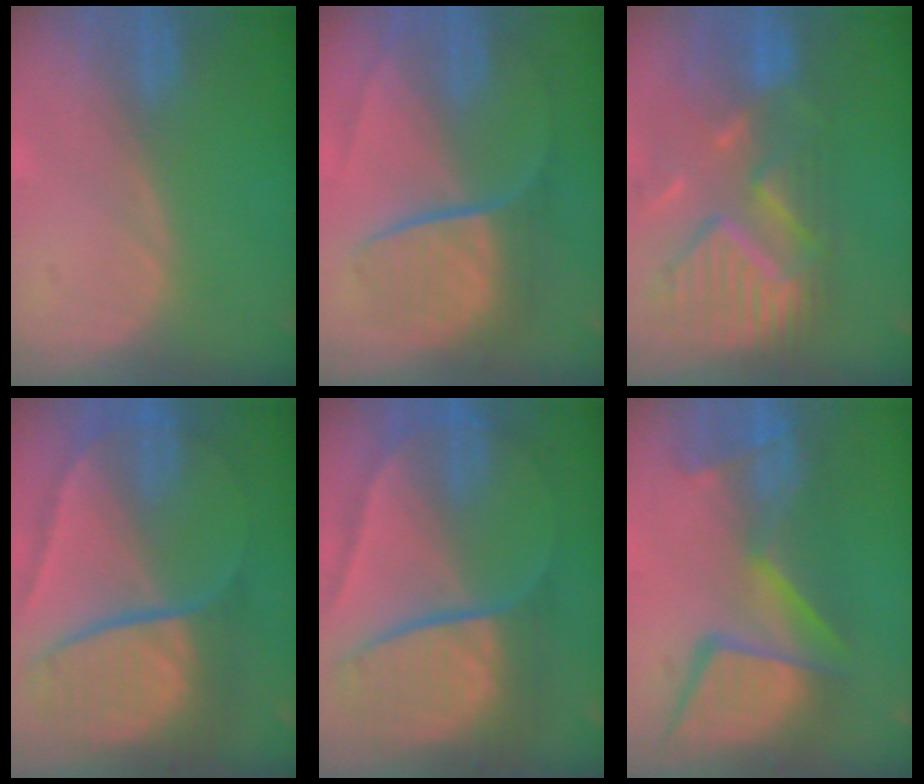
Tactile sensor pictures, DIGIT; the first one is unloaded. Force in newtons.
{"total": 9.3, "press": 7.8, "slide": 5.2}
{"total": 11.7, "press": 10.3, "slide": 5.6}
{"total": 10.7, "press": 10.6, "slide": 1.0}
{"total": 10.6, "press": 10.5, "slide": 1.1}
{"total": 13.0, "press": 11.4, "slide": 6.3}